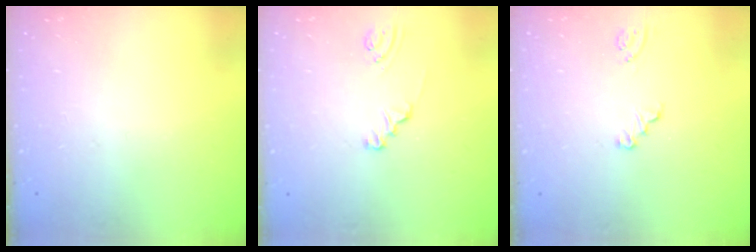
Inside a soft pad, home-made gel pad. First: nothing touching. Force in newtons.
{"total": 1.5, "press": 1.4, "slide": 0.1}
{"total": 2.1, "press": 2.1, "slide": 0.2}